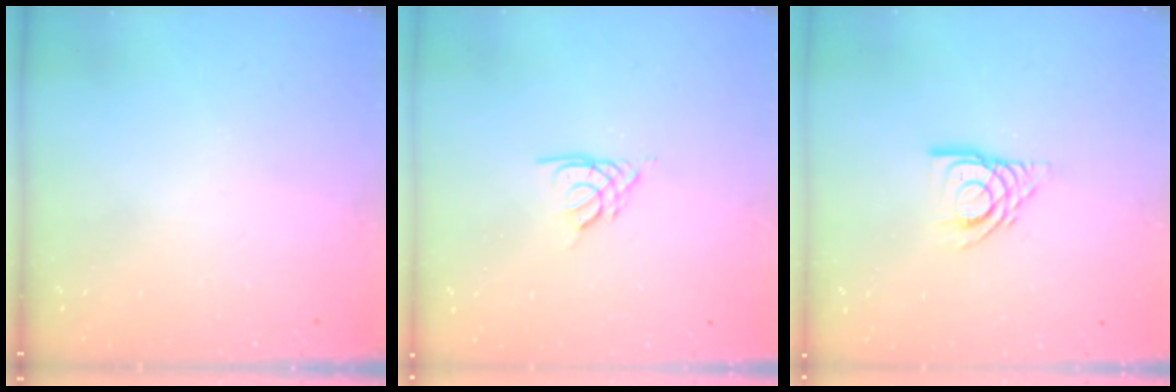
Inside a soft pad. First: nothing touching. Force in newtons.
{"total": 2.6, "press": 2.6, "slide": 0.6}
{"total": 10.5, "press": 10.4, "slide": 1.3}